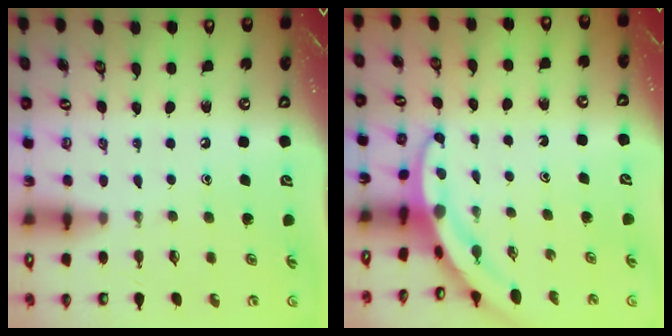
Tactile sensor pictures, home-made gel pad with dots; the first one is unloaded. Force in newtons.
{"total": 3.2, "press": 3.2, "slide": 0.3}